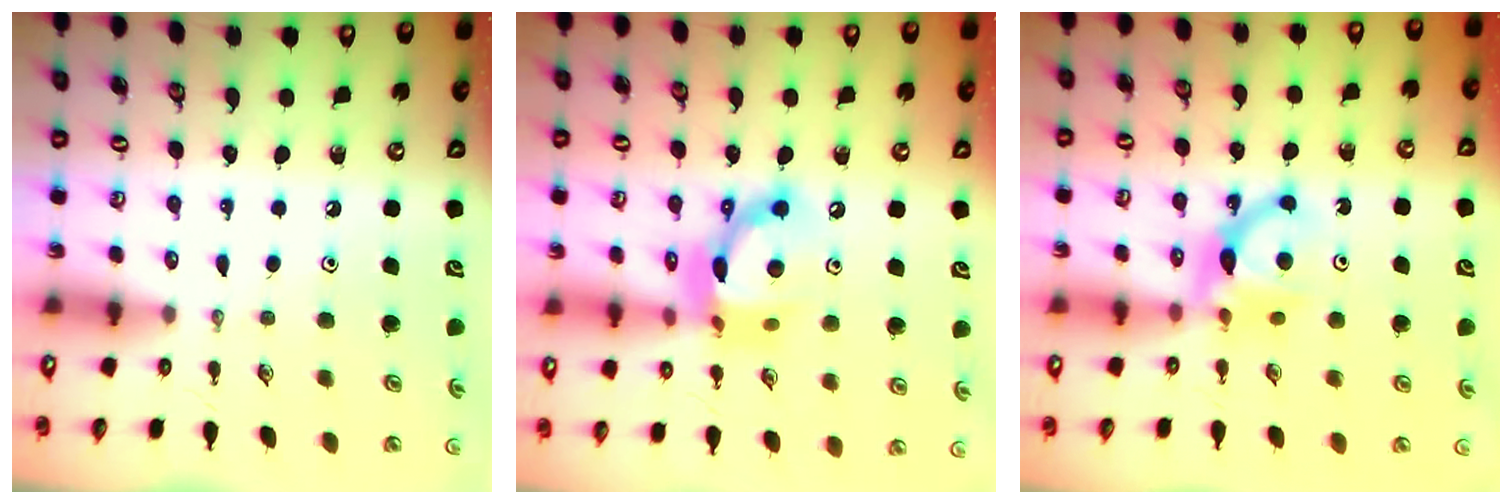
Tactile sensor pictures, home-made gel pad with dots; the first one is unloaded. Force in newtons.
{"total": 13.8, "press": 13.8, "slide": 0.9}
{"total": 7.5, "press": 7.5, "slide": 0.5}